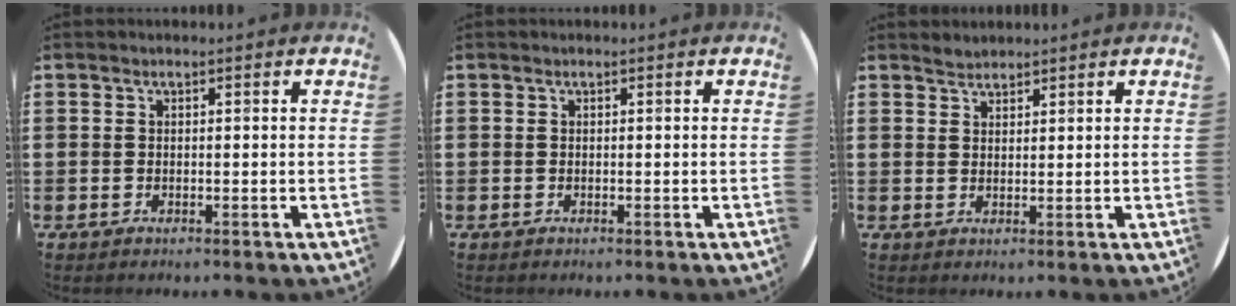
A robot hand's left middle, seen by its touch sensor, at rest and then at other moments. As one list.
[{"total": 0.0}, {"total": 1.6, "force": [1.6, 0.4, -0.1], "torque": [0.000, 0.003, 0.031]}]